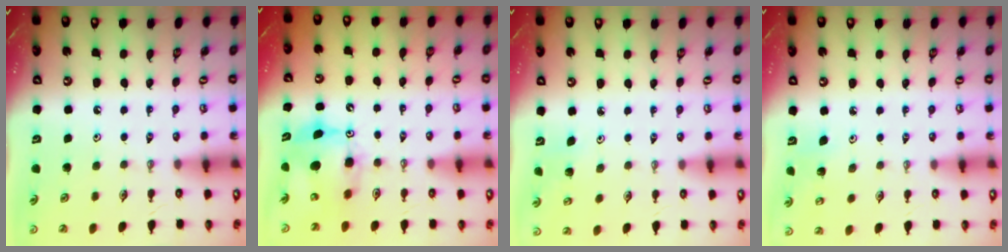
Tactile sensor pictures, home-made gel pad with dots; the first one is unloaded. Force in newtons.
{"total": 9.4, "press": 9.3, "slide": 0.6}
{"total": 2.3, "press": 2.3, "slide": 0.2}
{"total": 4.5, "press": 4.4, "slide": 1.2}